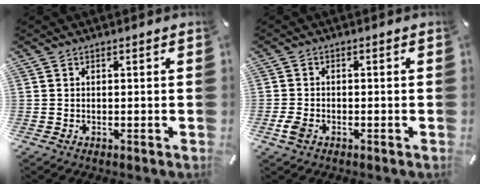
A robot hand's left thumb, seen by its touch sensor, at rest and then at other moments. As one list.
[{"total": 3.3, "force": [-1.5, 2.0, 2.2], "torque": [-0.055, -0.001, -0.030]}]